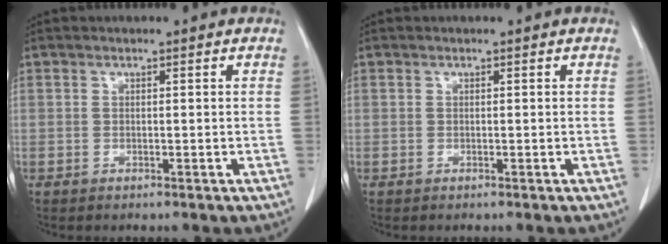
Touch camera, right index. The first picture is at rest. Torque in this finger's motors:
{"motor_torque": [0.00, 0.00, 0.00, 0.00]}